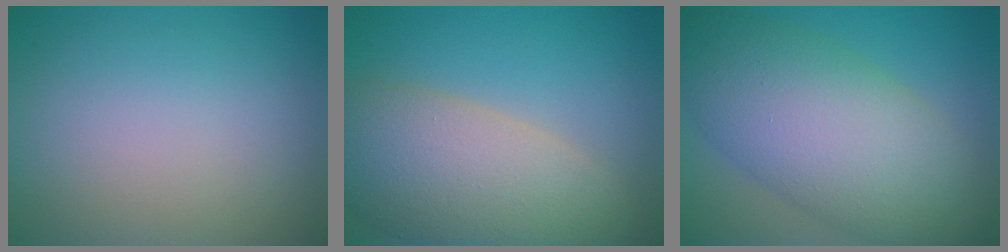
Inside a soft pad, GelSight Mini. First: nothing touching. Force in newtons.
{"total": 9.7, "press": 9.6, "slide": 0.9}
{"total": 11.1, "press": 11.1, "slide": 0.2}